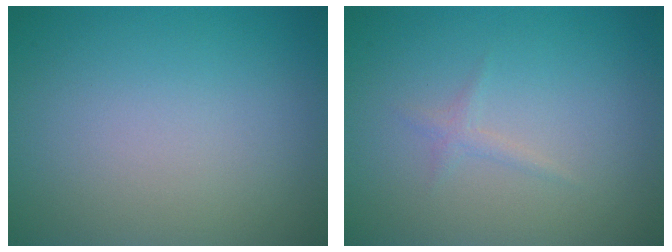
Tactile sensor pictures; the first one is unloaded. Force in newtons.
{"total": 0.8, "press": 0.8, "slide": 0.0}